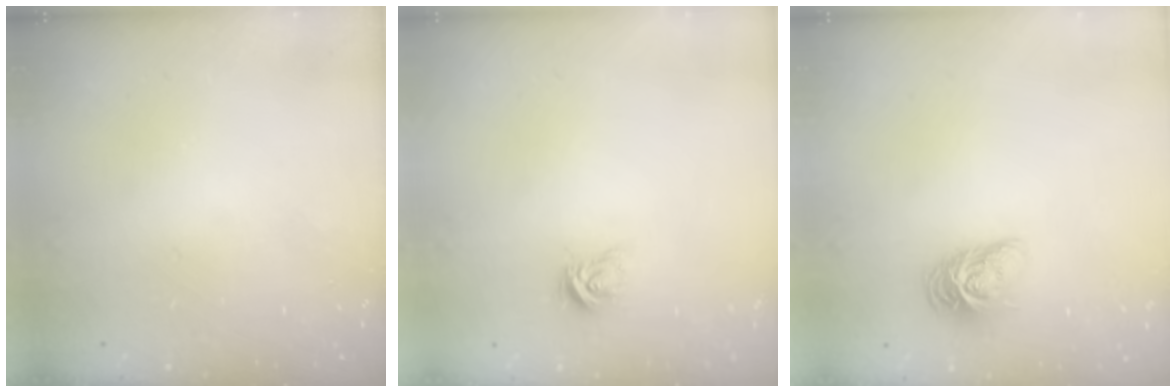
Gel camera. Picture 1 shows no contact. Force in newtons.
{"total": 3.7, "press": 3.7, "slide": 0.4}
{"total": 8.6, "press": 8.6, "slide": 0.6}